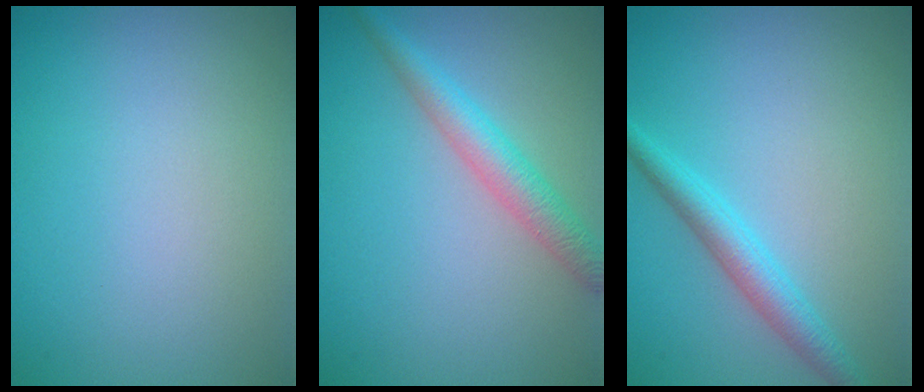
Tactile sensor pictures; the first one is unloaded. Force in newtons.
{"total": 3.5, "press": 3.5, "slide": 0.0}
{"total": 2.9, "press": 2.9, "slide": 0.1}